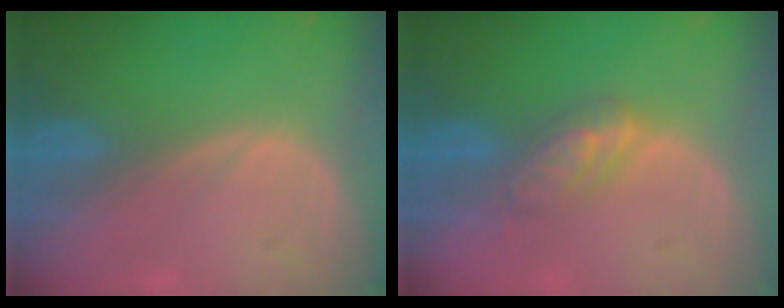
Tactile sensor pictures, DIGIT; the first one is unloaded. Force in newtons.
{"total": 4.7, "press": 4.4, "slide": 1.4}